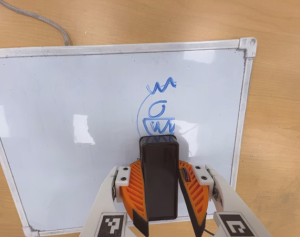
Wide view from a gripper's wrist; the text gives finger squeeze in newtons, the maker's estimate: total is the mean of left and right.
{"total": 7.9, "left": 8.5, "right": 7.3}